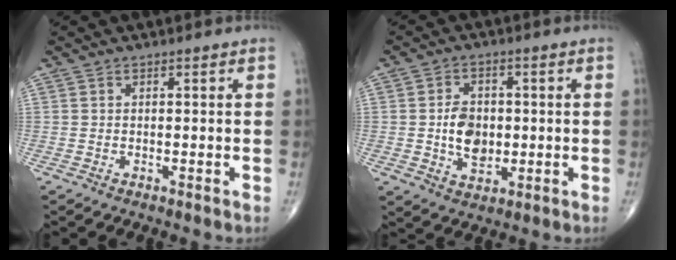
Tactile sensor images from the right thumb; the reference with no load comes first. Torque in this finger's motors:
{"motor_torque": [1.56, 1.08, 1.02, -0.05, 0.10]}